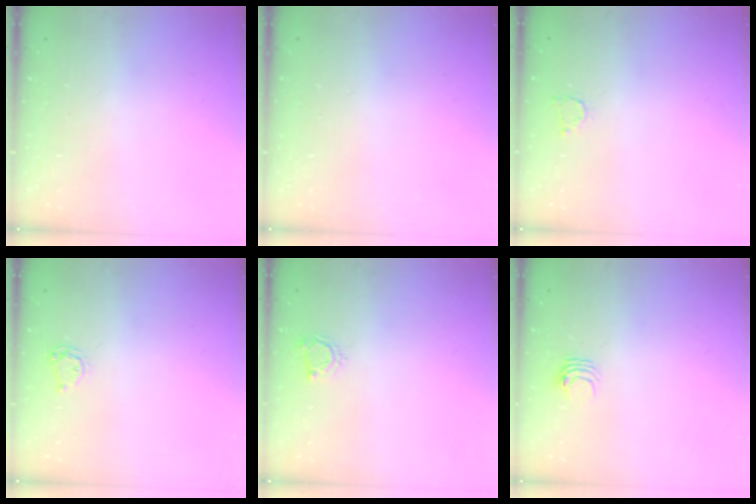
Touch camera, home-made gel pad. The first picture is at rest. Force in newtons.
{"total": 0.0}
{"total": 2.5, "press": 2.5, "slide": 0.4}
{"total": 4.0, "press": 4.0, "slide": 0.5}
{"total": 4.1, "press": 4.0, "slide": 0.4}
{"total": 3.3, "press": 3.3, "slide": 0.3}